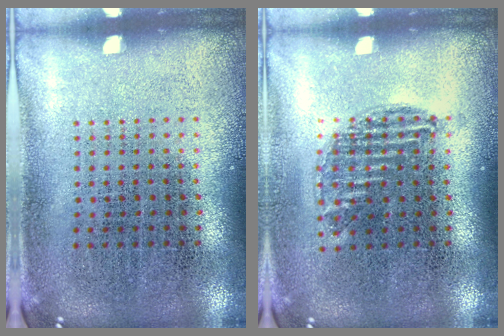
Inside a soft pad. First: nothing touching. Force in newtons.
{"total": 1.0, "press": 0.8, "slide": 0.5}